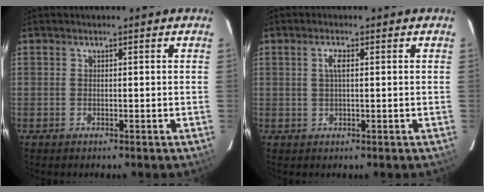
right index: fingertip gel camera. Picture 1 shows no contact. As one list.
[{"total": 1.9, "force": [0.4, 0.5, 1.8], "torque": [-0.036, 0.005, 0.005]}]